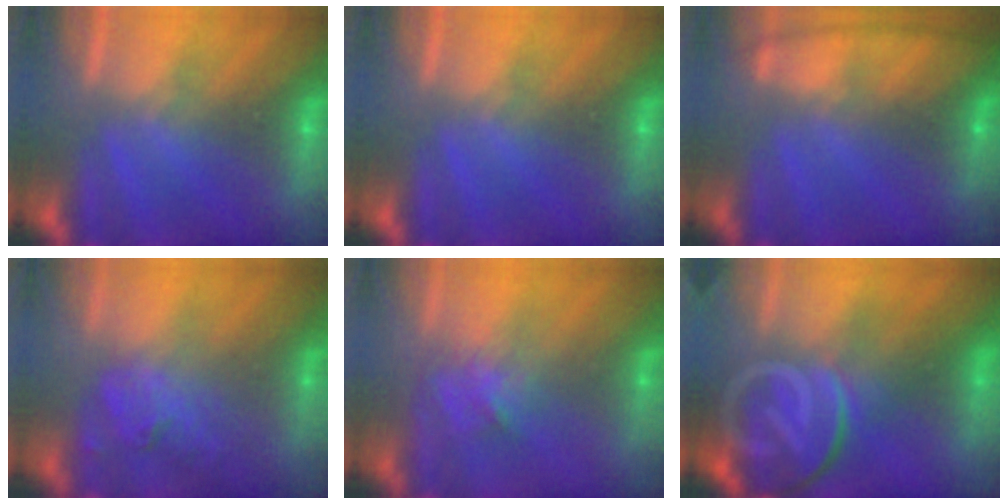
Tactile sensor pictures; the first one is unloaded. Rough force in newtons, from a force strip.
{"total": 0.0}
{"total": 8.1}
{"total": 2.2}
{"total": 2.8}
{"total": 10.8}